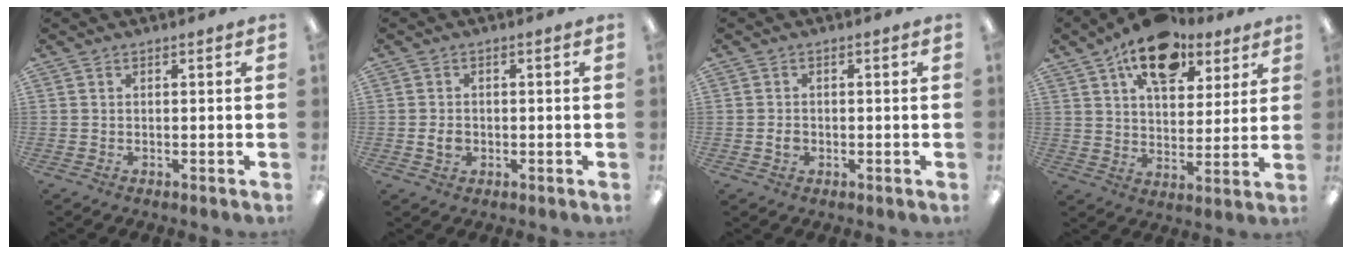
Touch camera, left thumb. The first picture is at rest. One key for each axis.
{"total": 2.5, "fx": -0.3, "fy": 1.9, "fz": 1.6, "tx": -0.029, "ty": 0.003, "tz": -0.005}
{"total": 1.8, "fx": -0.3, "fy": 1.3, "fz": 1.1, "tx": -0.021, "ty": 0.002, "tz": -0.005}
{"total": 15.0, "fx": 9.6, "fy": 8.2, "fz": 8.1, "tx": -0.121, "ty": -0.042, "tz": 0.169}